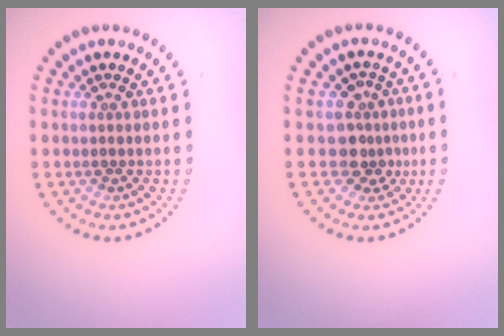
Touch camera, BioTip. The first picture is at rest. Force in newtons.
{"total": 2.7, "press": 2.2, "slide": 1.6}